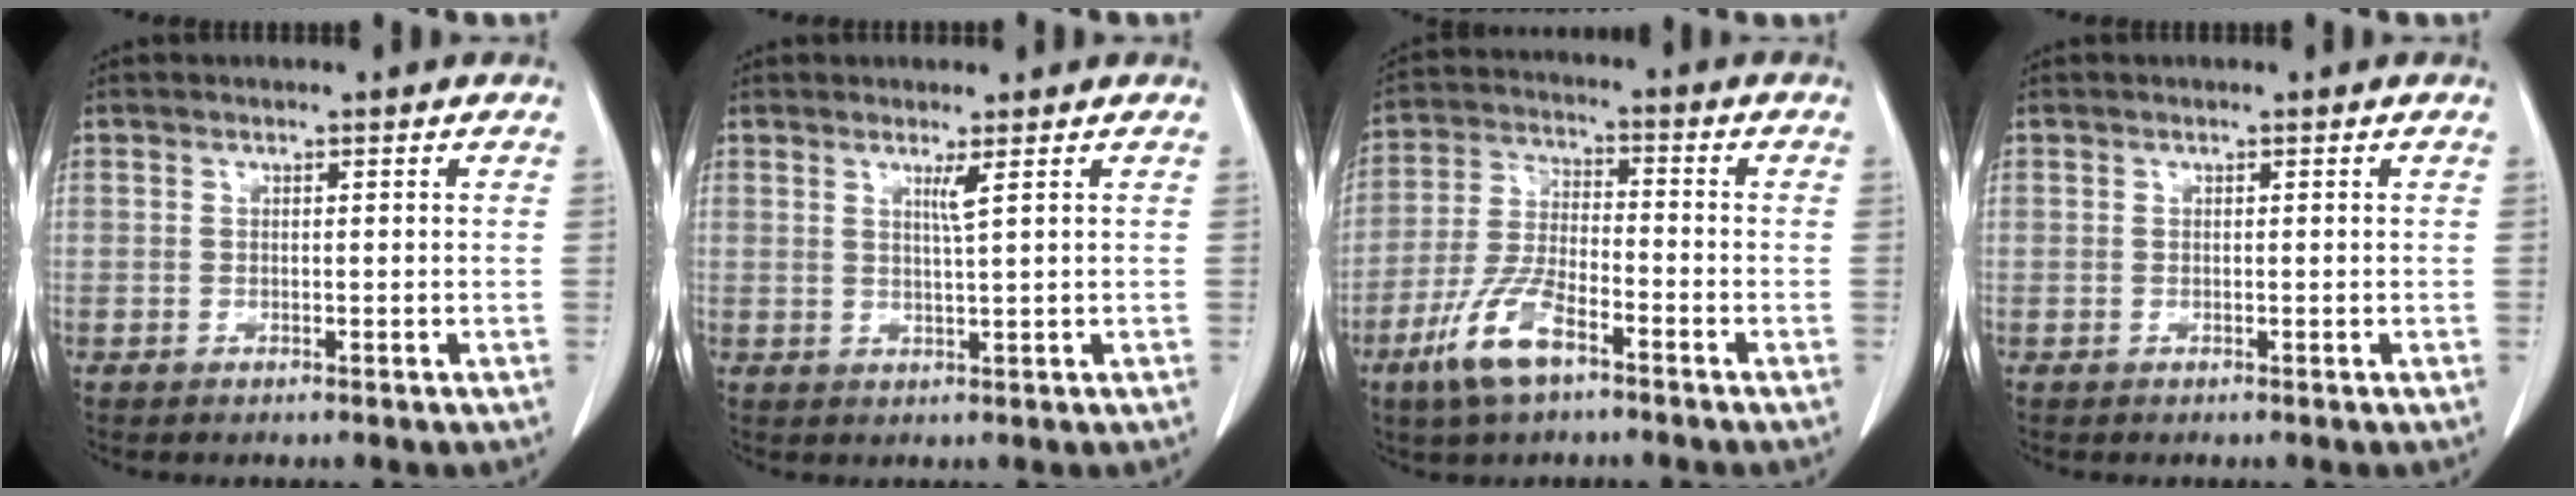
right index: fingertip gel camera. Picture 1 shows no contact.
{"total": 1.8, "force": [0.9, -0.6, 1.4], "torque": [-0.029, -0.011, 0.019]}
{"total": 9.7, "force": [-5.8, 3.1, 7.1], "torque": [-0.157, -0.006, -0.112]}
{"total": 0.0}